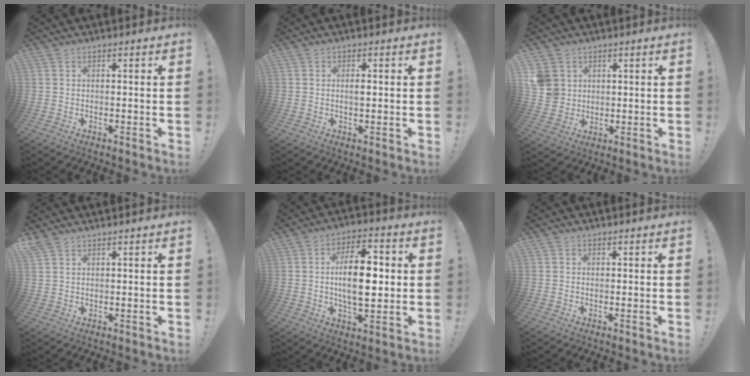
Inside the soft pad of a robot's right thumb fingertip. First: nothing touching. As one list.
[{"total": 1.7, "force": [0.1, 0.6, 1.6], "torque": [-0.020, -0.001, -0.002]}, {"total": 6.7, "force": [2.5, 5.9, 1.8], "torque": [-0.034, -0.011, 0.055]}, {"total": 2.3, "force": [2.1, 0.6, 0.9], "torque": [-0.013, -0.013, 0.039]}, {"total": 15.5, "force": [0.5, 7.9, 13.3], "torque": [-0.223, 0.004, 0.001]}, {"total": 0.6, "force": [0.2, 0.6, 0.1], "torque": [0.003, 0.000, 0.003]}]